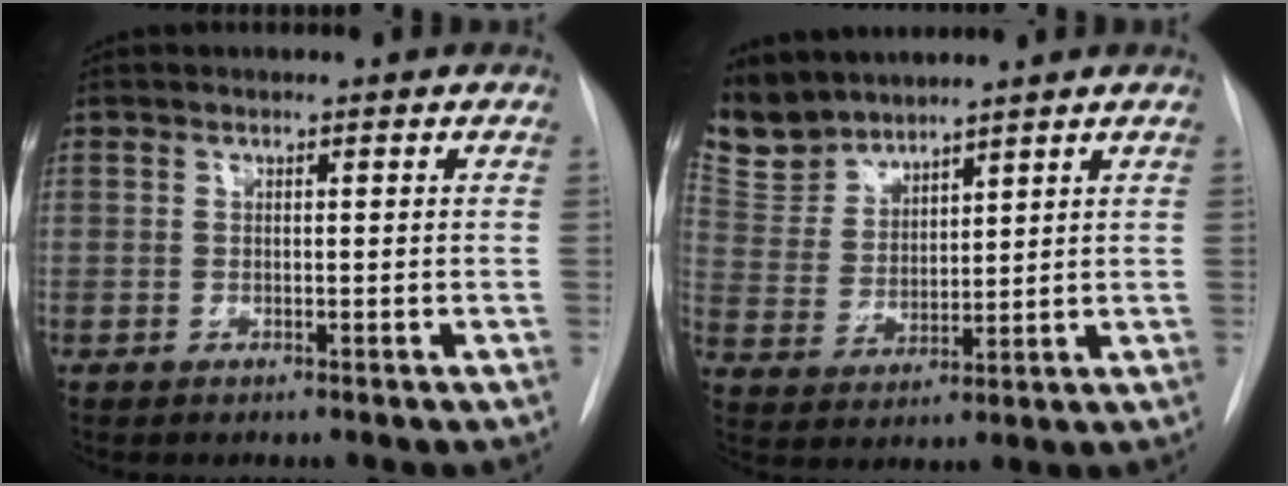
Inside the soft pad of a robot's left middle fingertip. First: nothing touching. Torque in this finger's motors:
{"motor_torque": [-0.16, -0.14, -0.03, 0.00]}